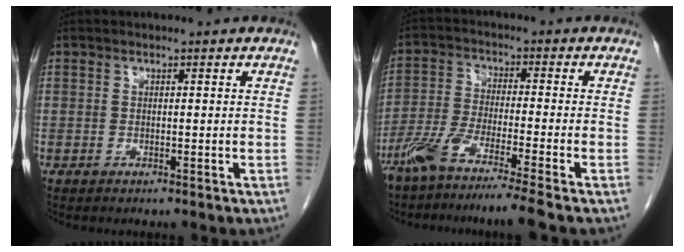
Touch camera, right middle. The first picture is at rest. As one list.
[{"total": 9.4, "force": [-7.4, -1.4, 5.6], "torque": [-0.102, -0.032, -0.133]}]